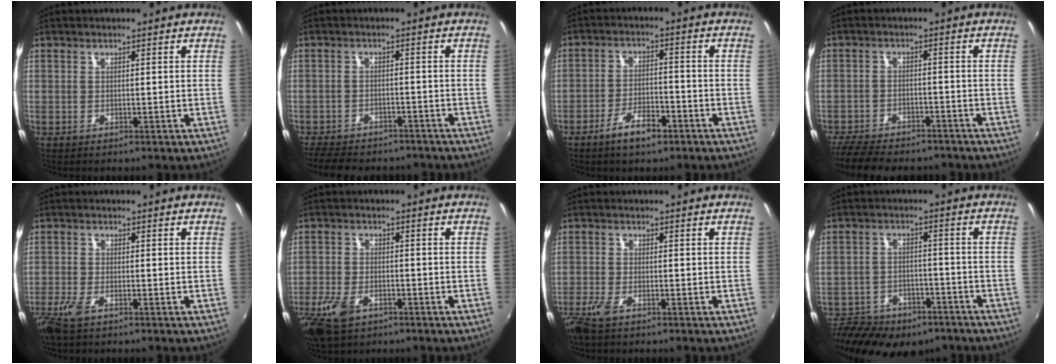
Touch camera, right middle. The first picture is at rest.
{"total": 12.8, "force": [-10.8, 4.6, 5.0], "torque": [-0.120, -0.015, -0.159]}
{"total": 6.5, "force": [-4.3, 2.2, 4.2], "torque": [-0.090, 0.001, -0.072]}
{"total": 14.1, "force": [-11.9, 4.5, 6.0], "torque": [-0.140, -0.025, -0.183]}
{"total": 4.6, "force": [-3.2, 1.5, 3.0], "torque": [-0.079, -0.011, -0.063]}
{"total": 8.5, "force": [-5.0, 4.6, 5.1], "torque": [-0.131, -0.017, -0.093]}
{"total": 4.2, "force": [-3.0, 1.3, 2.6], "torque": [-0.071, -0.009, -0.062]}
{"total": 18.7, "force": [-13.3, 9.6, 8.8], "torque": [-0.200, -0.014, -0.190]}